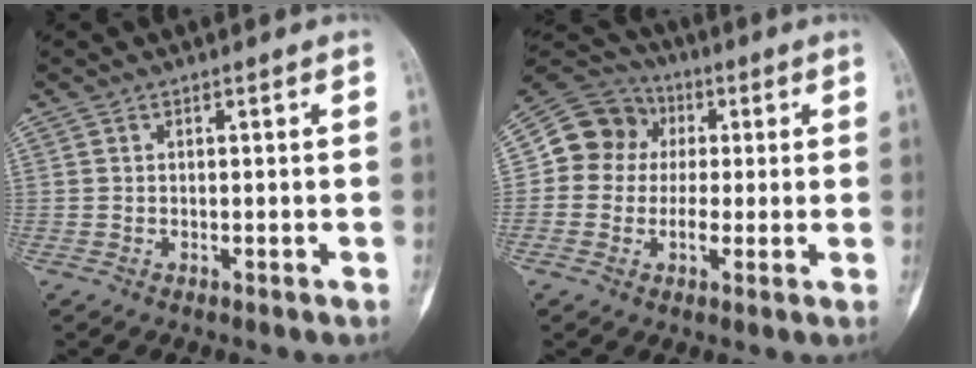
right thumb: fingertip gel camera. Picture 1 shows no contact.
{"total": 11.5, "force": [1.0, 10.4, 4.7], "torque": [-0.051, 0.024, 0.006]}